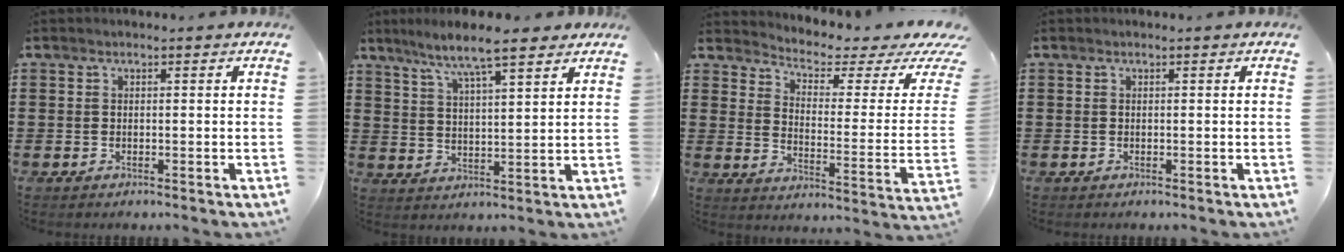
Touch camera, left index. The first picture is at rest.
{"total": 7.6, "force": [6.1, 0.8, 4.5], "torque": [-0.105, -0.015, 0.104]}
{"total": 3.1, "force": [2.1, 0.8, 2.1], "torque": [-0.049, -0.029, 0.025]}
{"total": 0.0}